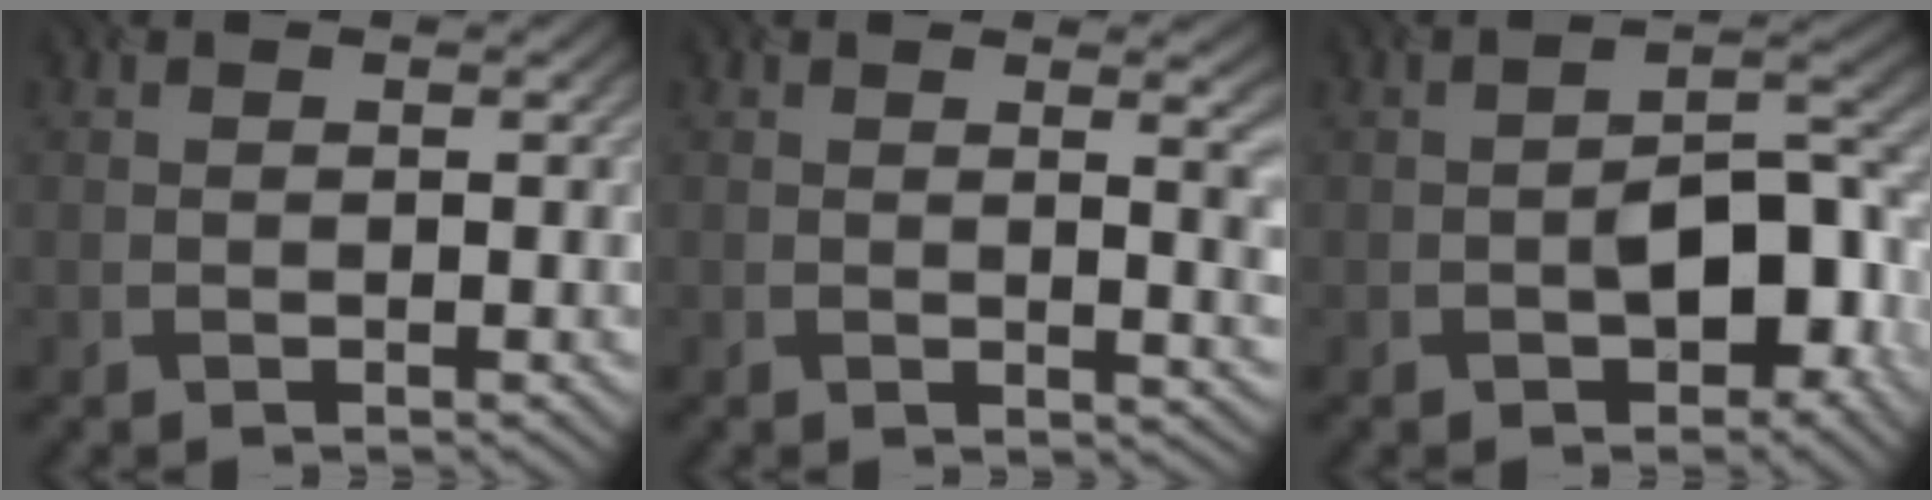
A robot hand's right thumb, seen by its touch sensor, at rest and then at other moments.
{"total": 4.6, "force": [0.8, 1.5, 4.3], "torque": [-0.054, 0.001, 0.016]}
{"total": 7.4, "force": [-2.4, 3.9, 5.8], "torque": [-0.082, 0.002, -0.037]}